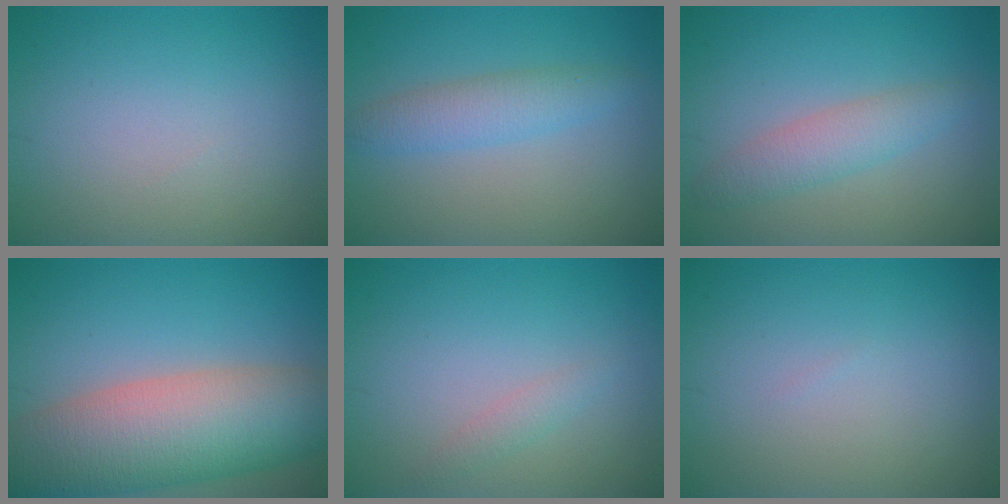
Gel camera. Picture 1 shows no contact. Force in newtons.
{"total": 3.0, "press": 3.0, "slide": 0.1}
{"total": 2.9, "press": 2.9, "slide": 0.1}
{"total": 11.8, "press": 11.8, "slide": 0.6}
{"total": 1.2, "press": 1.2, "slide": 0.0}
{"total": 0.0}